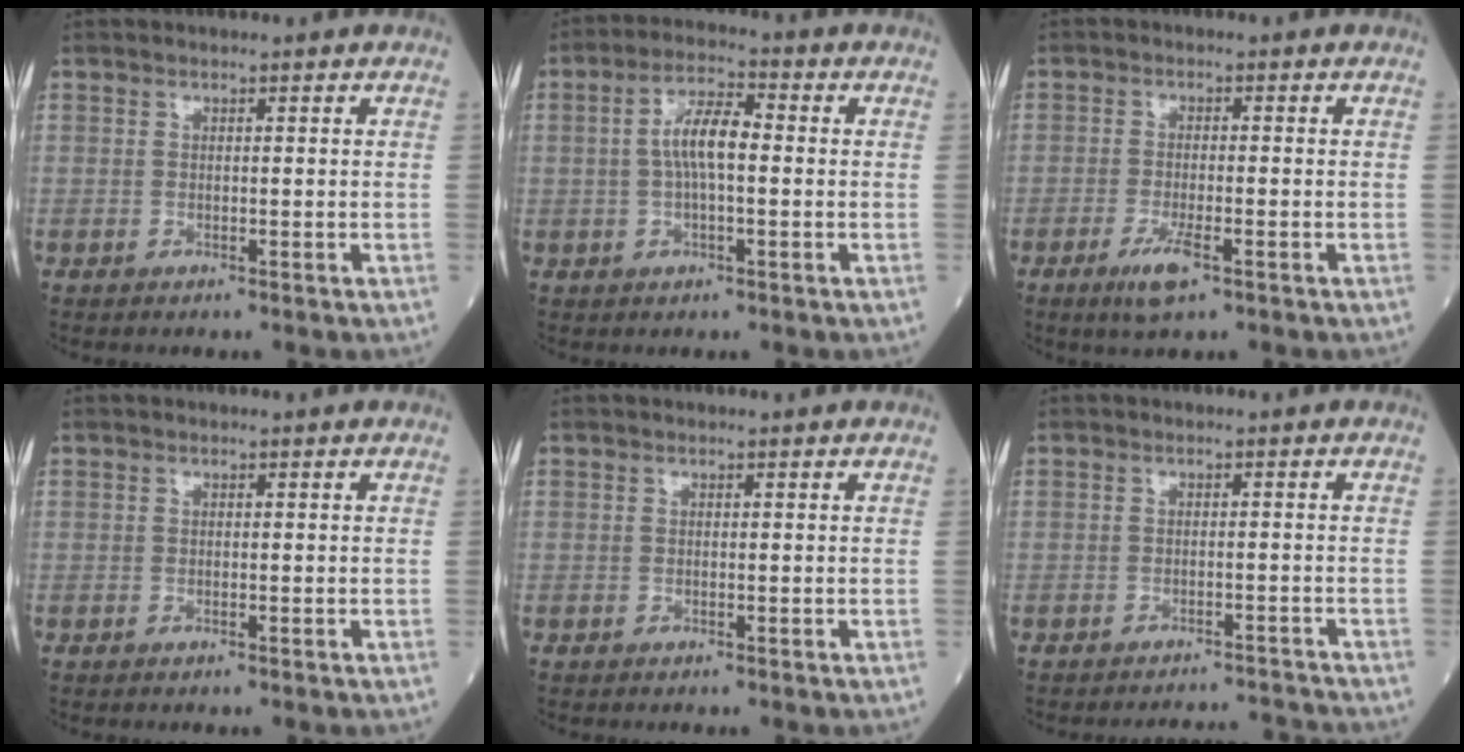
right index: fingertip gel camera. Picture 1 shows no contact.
{"total": 6.4, "force": [0.2, 1.8, 6.1], "torque": [-0.121, 0.018, -0.001]}
{"total": 4.2, "force": [-2.3, 0.7, 3.5], "torque": [-0.070, -0.007, -0.041]}
{"total": 0.0}
{"total": 0.0}
{"total": 5.0, "force": [-4.8, -0.8, -0.9], "torque": [0.012, 0.002, -0.066]}